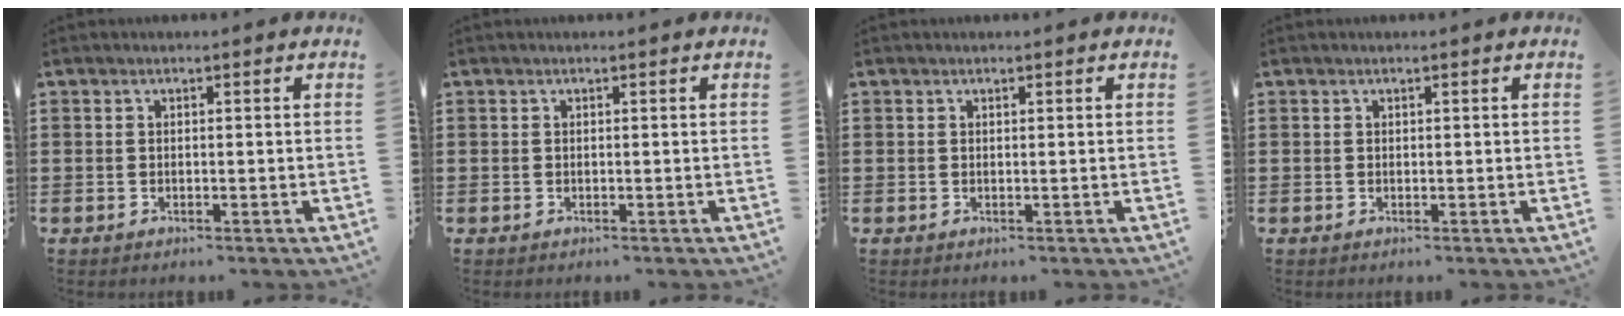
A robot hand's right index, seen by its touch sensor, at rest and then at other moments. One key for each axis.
{"total": 0.0}
{"total": 0.0}
{"total": 0.0}